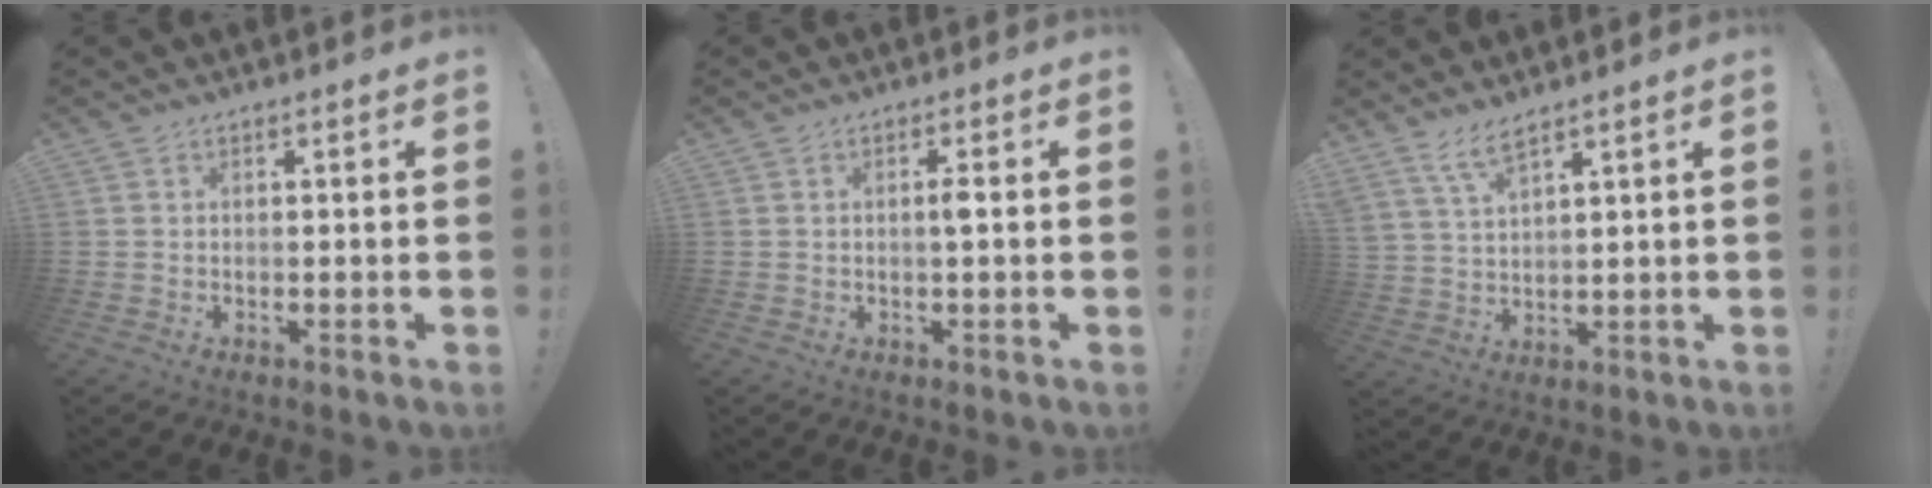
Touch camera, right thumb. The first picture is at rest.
{"total": 2.0, "force": [0.0, 0.1, 2.0], "torque": [-0.031, -0.001, -0.005]}
{"total": 5.8, "force": [4.6, 1.0, 3.5], "torque": [-0.080, -0.019, 0.087]}